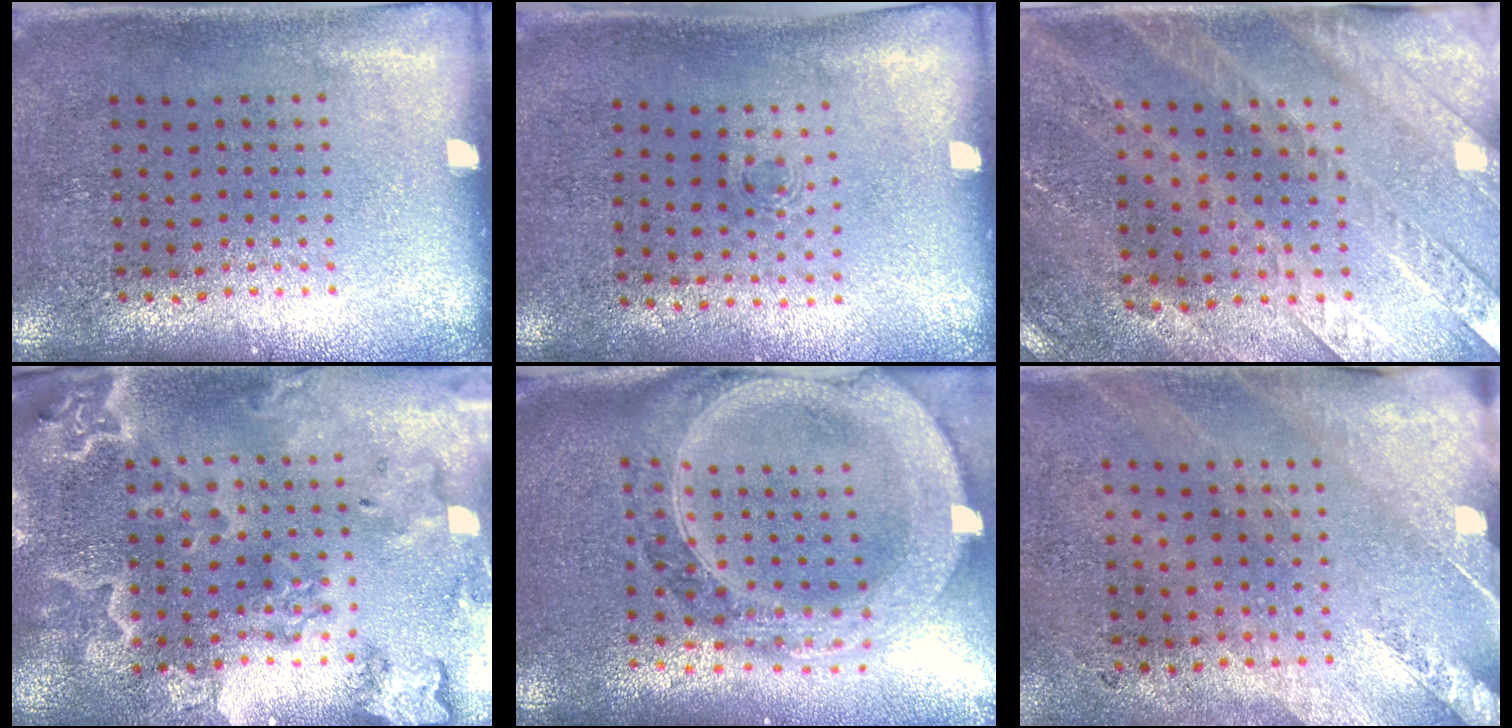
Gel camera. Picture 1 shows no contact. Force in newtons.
{"total": 0.5, "press": 0.3, "slide": 0.4}
{"total": 2.9, "press": 2.7, "slide": 1.3}
{"total": 3.8, "press": 3.2, "slide": 1.9}
{"total": 3.2, "press": 2.7, "slide": 1.8}
{"total": 2.4, "press": 2.1, "slide": 1.3}